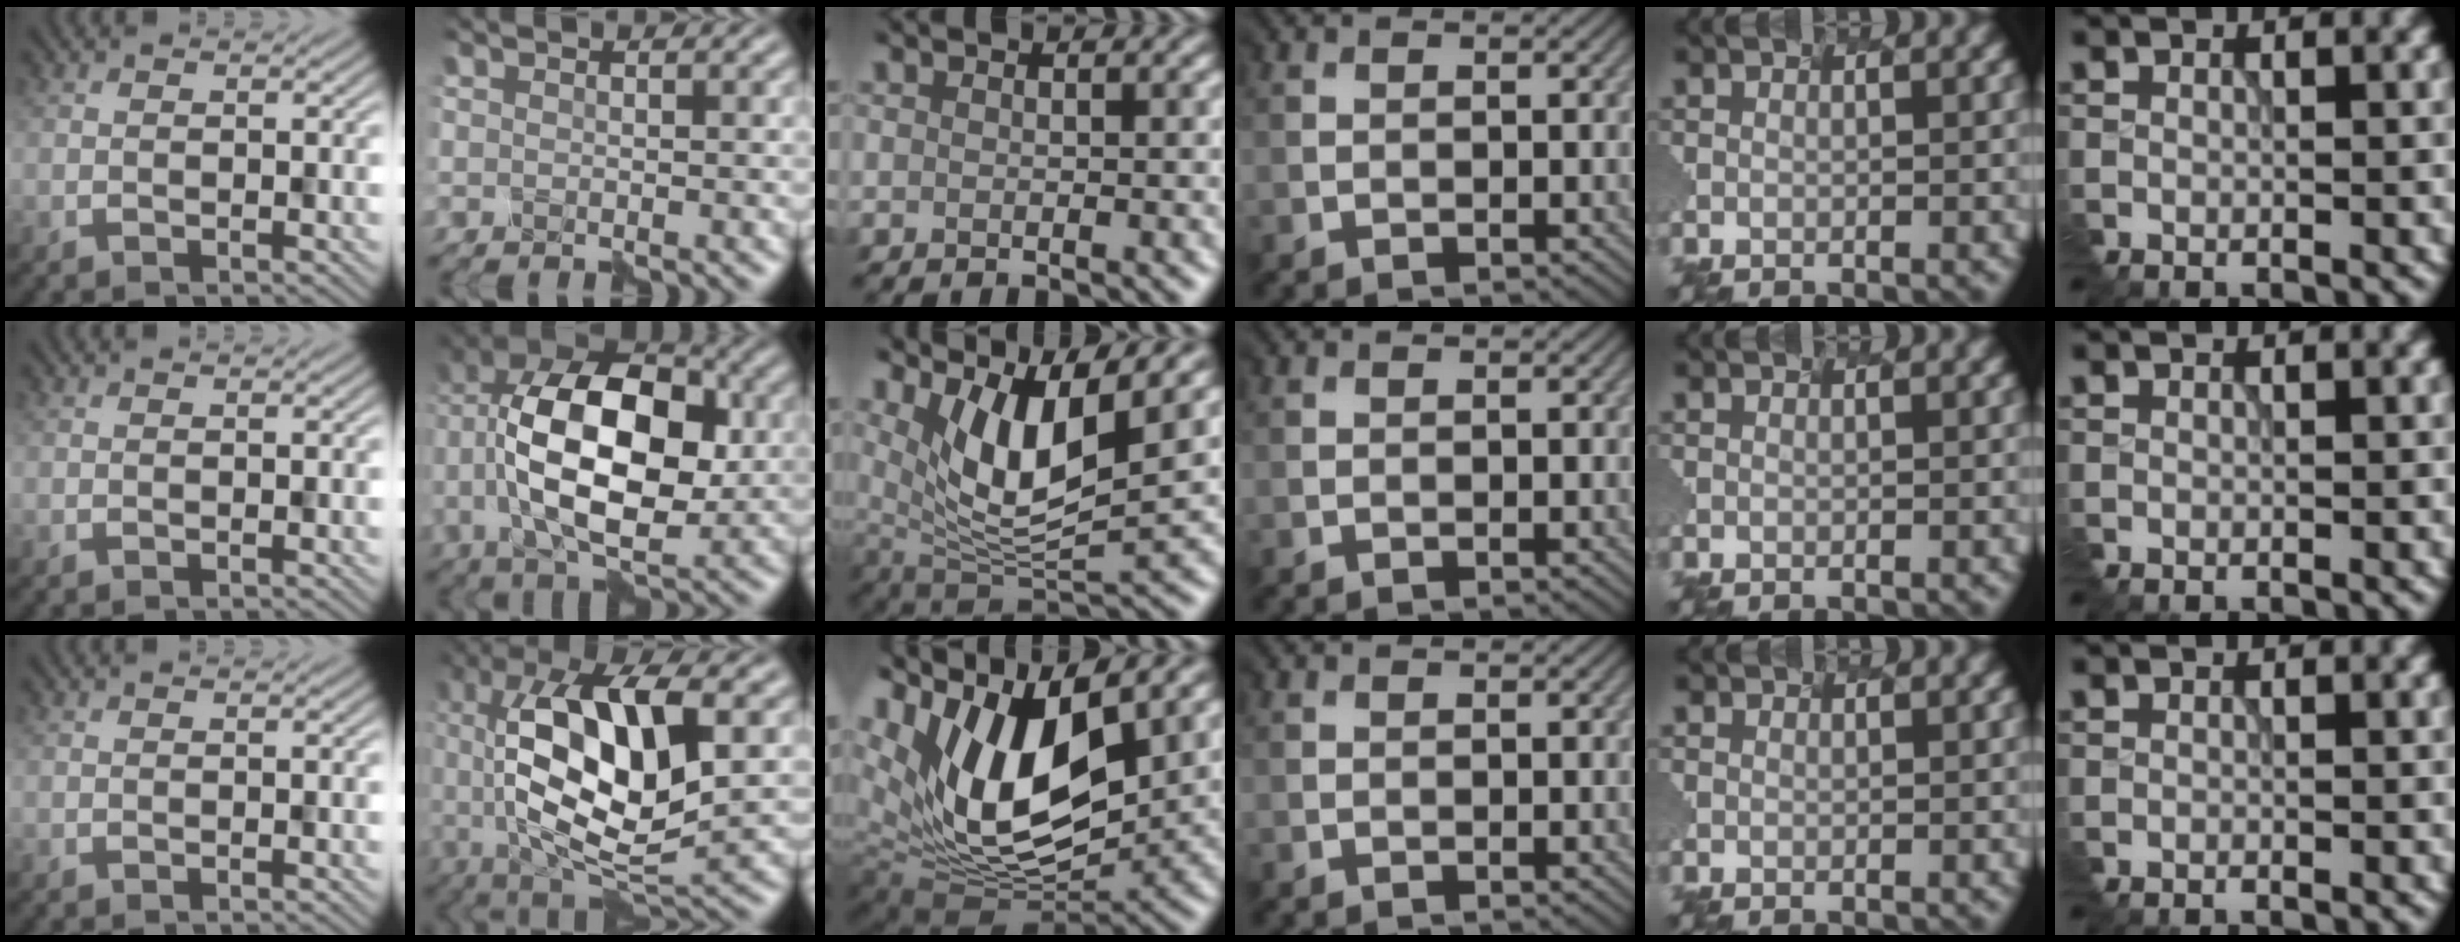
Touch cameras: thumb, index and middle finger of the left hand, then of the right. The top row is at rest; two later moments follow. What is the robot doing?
{"motion": "assemble", "object": "hinged jar"}